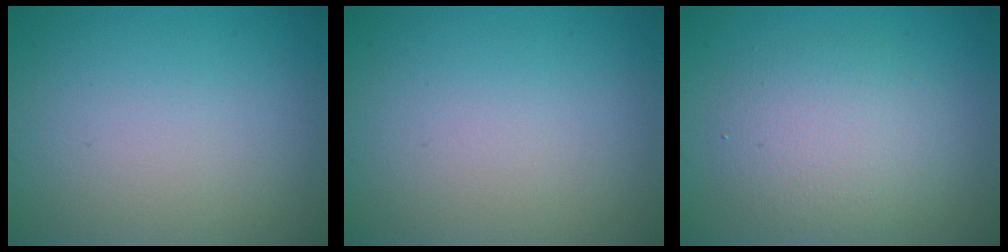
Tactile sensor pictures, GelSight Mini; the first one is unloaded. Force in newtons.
{"total": 0.0}
{"total": 4.2, "press": 4.2, "slide": 0.1}